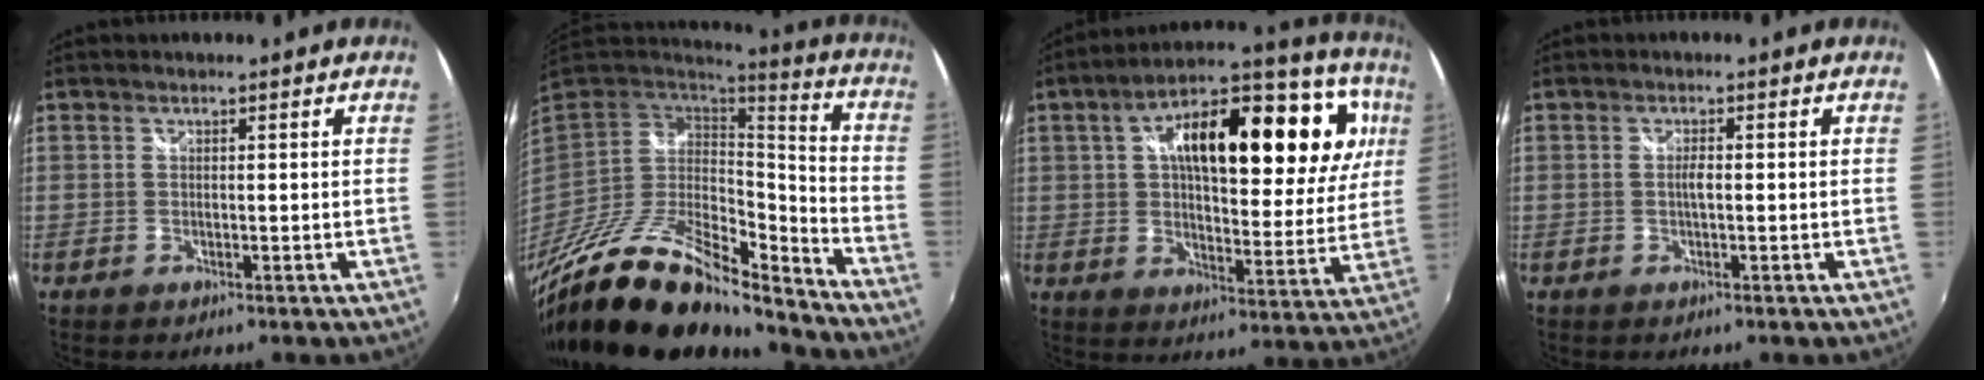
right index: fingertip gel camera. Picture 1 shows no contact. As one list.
[{"total": 23.7, "force": [-17.9, 8.0, 13.3], "torque": [-0.249, -0.024, -0.311]}, {"total": 27.6, "force": [9.5, 13.2, 22.2], "torque": [-0.375, 0.066, 0.148]}, {"total": 1.5, "force": [-0.1, 0.4, 1.5], "torque": [-0.029, 0.000, -0.004]}]